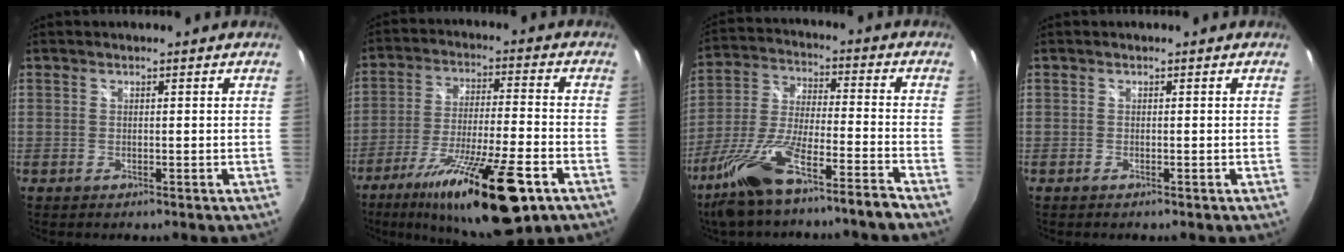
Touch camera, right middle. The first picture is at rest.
{"total": 21.0, "force": [-12.4, 4.0, 16.5], "torque": [-0.296, -0.042, -0.202]}
{"total": 15.0, "force": [-11.2, 0.8, 10.1], "torque": [-0.220, -0.022, -0.202]}
{"total": 0.0}